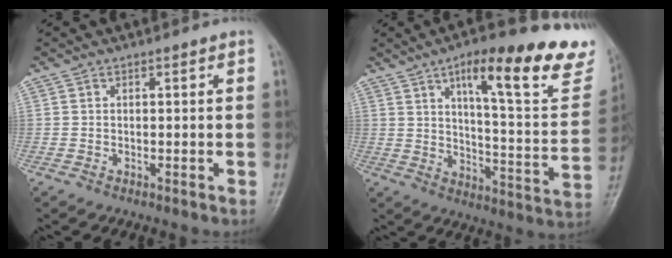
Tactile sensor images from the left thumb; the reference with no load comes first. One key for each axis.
{"total": 23.9, "fx": 15.3, "fy": 6.1, "fz": 17.2, "tx": -0.194, "ty": -0.060, "tz": 0.210}